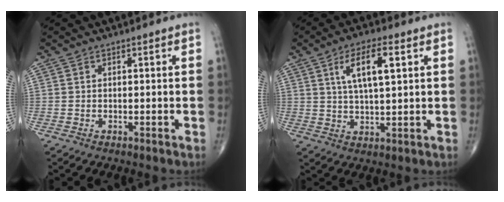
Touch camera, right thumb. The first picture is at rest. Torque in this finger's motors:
{"motor_torque": [-0.04, 0.44, 0.58, 0.31, 0.08]}